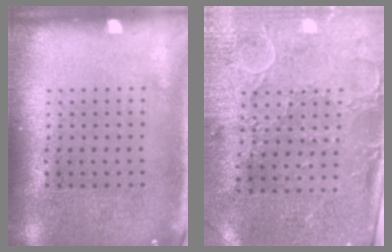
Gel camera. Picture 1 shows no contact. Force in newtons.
{"total": 2.9, "press": 2.5, "slide": 1.5}